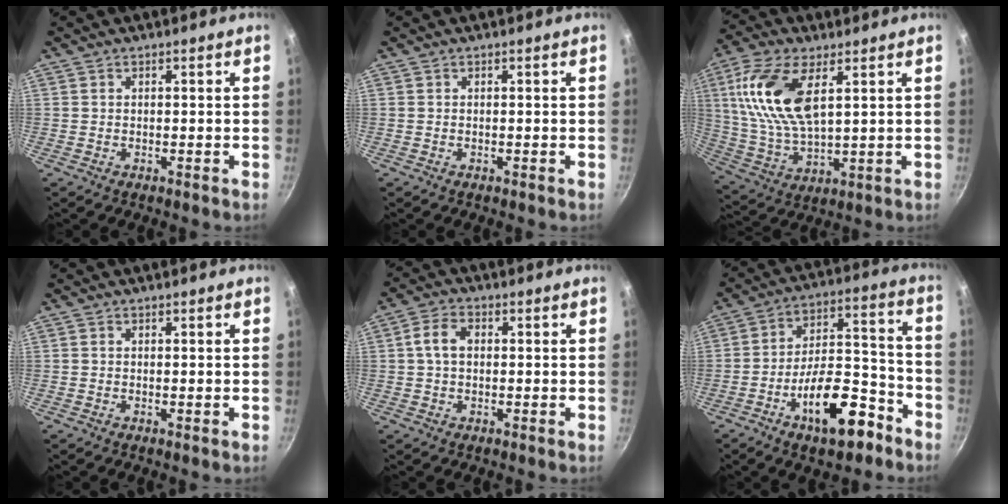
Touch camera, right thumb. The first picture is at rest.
{"total": 0.0}
{"total": 15.9, "force": [5.2, 7.5, 13.0], "torque": [-0.255, -0.014, 0.105]}
{"total": 0.0}
{"total": 4.9, "force": [0.5, 3.4, 3.5], "torque": [-0.062, 0.012, 0.002]}
{"total": 16.6, "force": [-9.1, 7.1, 12.0], "torque": [-0.154, 0.078, -0.136]}